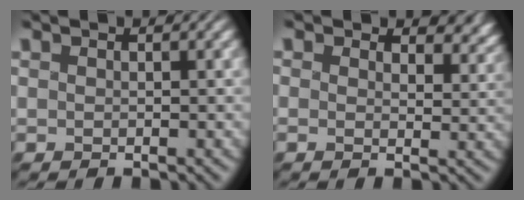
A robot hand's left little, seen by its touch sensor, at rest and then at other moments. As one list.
[{"total": 5.1, "force": [3.9, 2.3, 2.2], "torque": [-0.045, -0.005, 0.043]}]